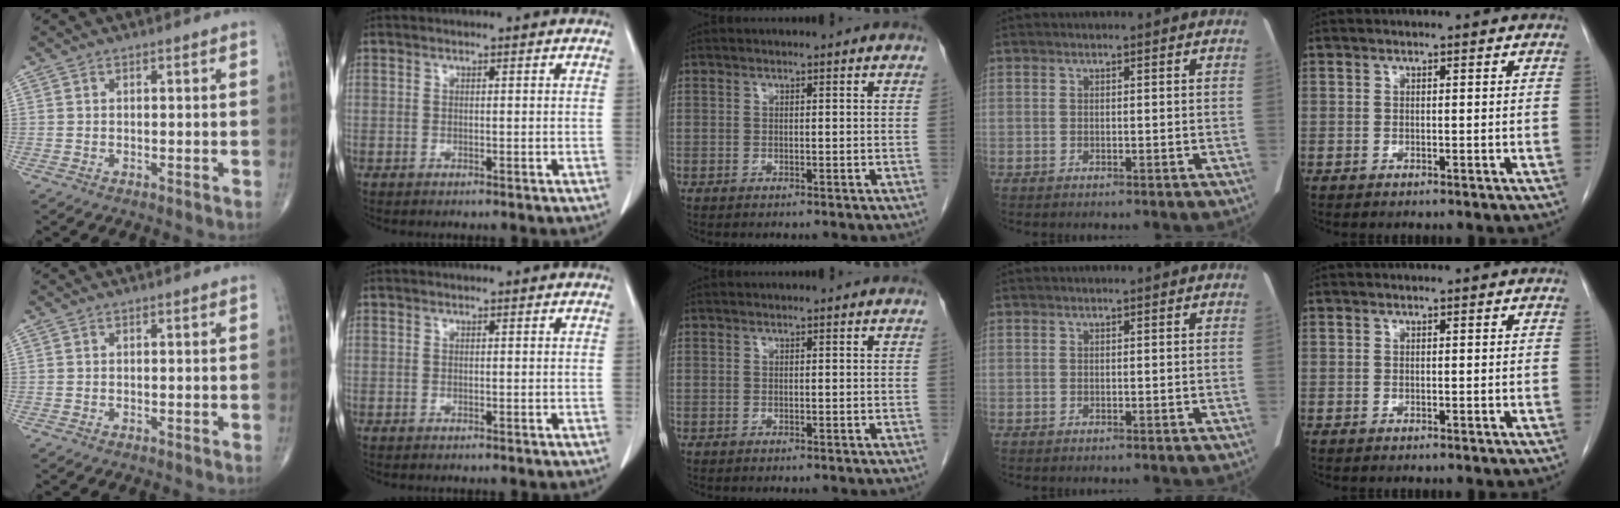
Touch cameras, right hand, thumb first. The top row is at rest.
{}